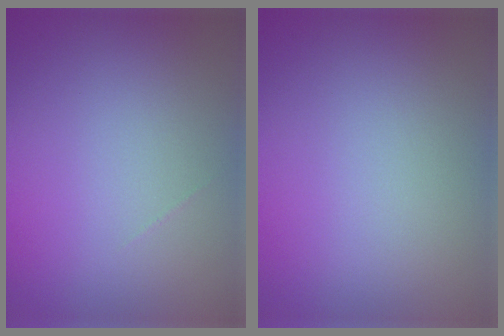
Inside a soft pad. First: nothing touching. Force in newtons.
{"total": 0.0}